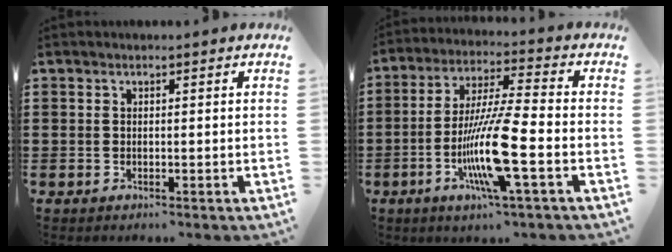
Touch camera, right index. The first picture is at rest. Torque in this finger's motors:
{"motor_torque": [2.14, 0.00, 1.05, 0.21]}